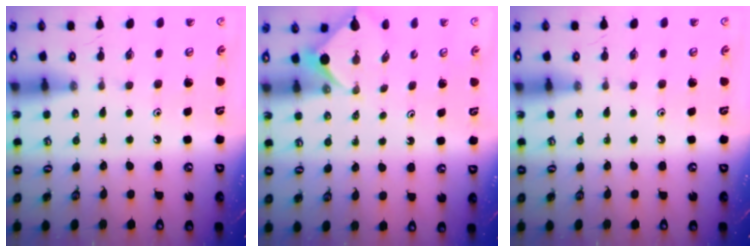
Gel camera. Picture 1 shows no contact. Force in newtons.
{"total": 3.9, "press": 3.9, "slide": 0.5}
{"total": 0.0}